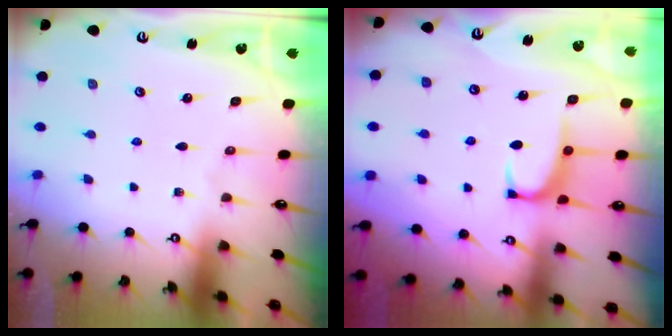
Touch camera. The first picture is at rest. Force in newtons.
{"total": 1.4, "press": 1.2, "slide": 0.7}